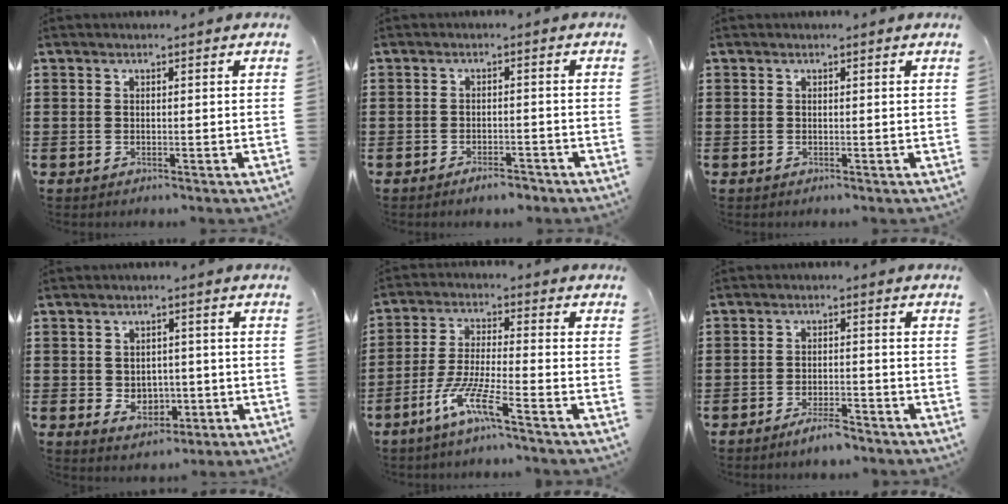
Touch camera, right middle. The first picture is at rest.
{"total": 2.5, "force": [-2.2, 0.5, 1.1], "torque": [-0.019, 0.003, -0.040]}
{"total": 0.0}
{"total": 3.6, "force": [-0.6, 2.8, 2.2], "torque": [-0.030, 0.000, -0.016]}
{"total": 7.8, "force": [-5.1, 0.8, 5.8], "torque": [-0.125, -0.007, -0.099]}
{"total": 3.3, "force": [-2.7, 0.6, 1.8], "torque": [-0.038, 0.004, -0.052]}